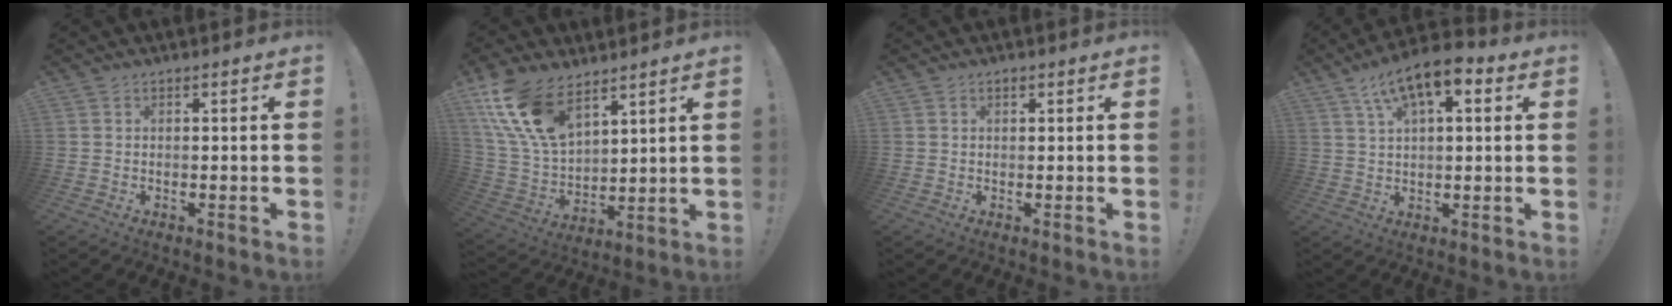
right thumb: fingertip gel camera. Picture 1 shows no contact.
{"total": 17.7, "force": [11.0, 9.1, 10.4], "torque": [-0.231, -0.066, 0.208]}
{"total": 0.8, "force": [0.5, 0.4, 0.4], "torque": [-0.003, -0.001, 0.008]}
{"total": 11.2, "force": [5.6, 4.4, 8.6], "torque": [-0.137, -0.021, 0.101]}